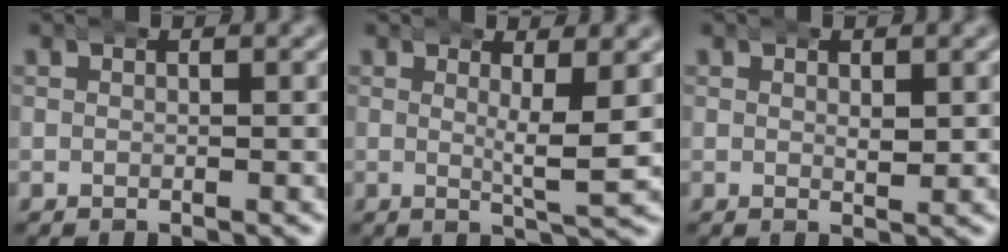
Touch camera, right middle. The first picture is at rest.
{"total": 3.5, "force": [1.2, 0.2, 3.2], "torque": [-0.050, -0.006, 0.017]}
{"total": 1.1, "force": [0.4, 0.5, 0.9], "torque": [-0.016, -0.008, 0.007]}